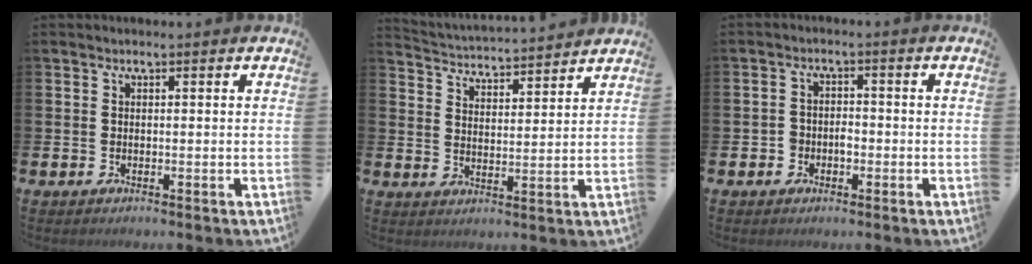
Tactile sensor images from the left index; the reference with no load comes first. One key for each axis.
{"total": 4.1, "fx": 4.1, "fy": 0.3, "fz": -0.2, "tx": -0.015, "ty": -0.036, "tz": 0.068}
{"total": 2.1, "fx": -0.9, "fy": 1.7, "fz": 0.8, "tx": -0.004, "ty": -0.001, "tz": -0.024}